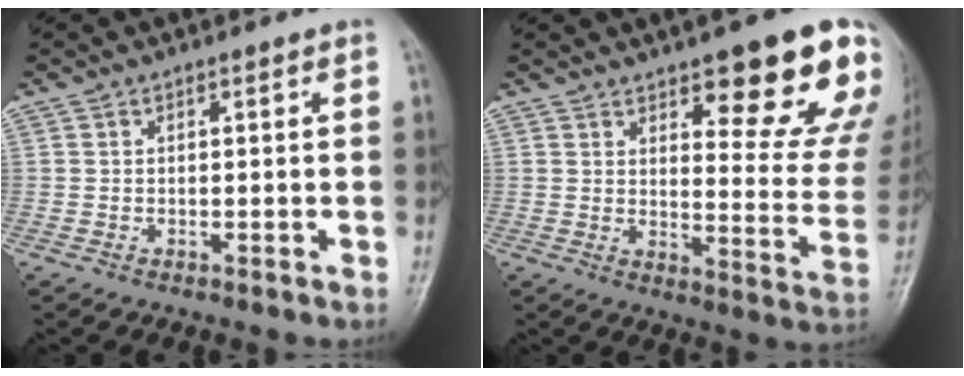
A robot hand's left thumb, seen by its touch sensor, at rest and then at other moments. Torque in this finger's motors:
{"motor_torque": [0.75, 0.70, 1.50, -1.27, 0.07]}